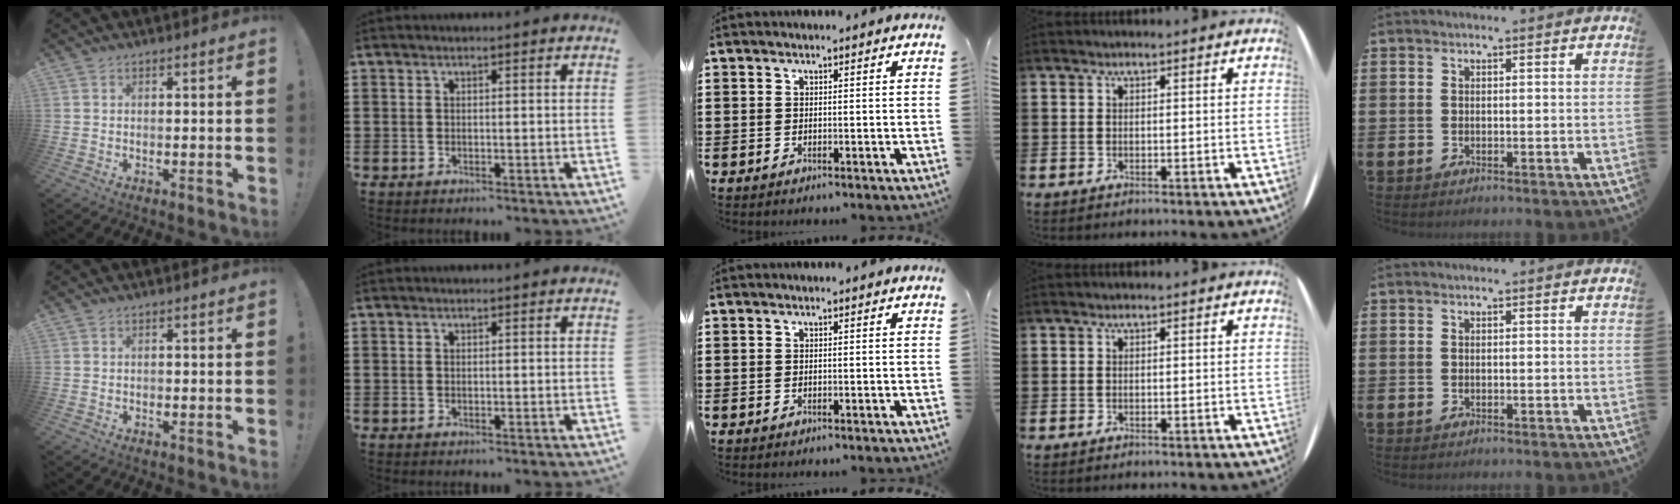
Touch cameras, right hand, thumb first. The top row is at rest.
{"thumb": {"total": 0.5, "force": [-0.4, 0.3, 0.1], "torque": [-0.009, 0.005, -0.006]}}